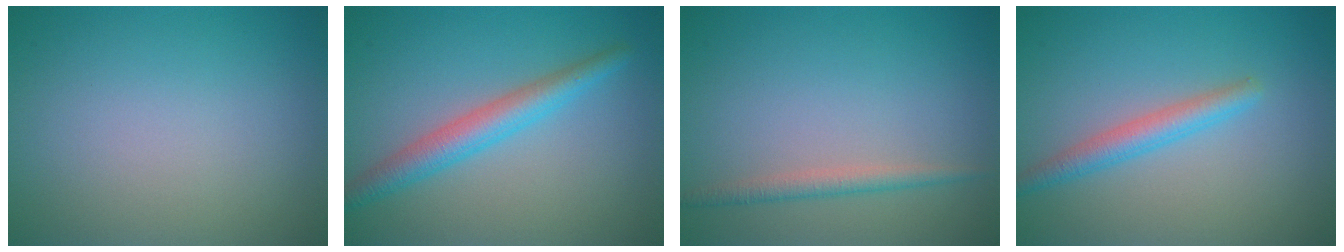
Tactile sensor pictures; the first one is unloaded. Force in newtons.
{"total": 3.6, "press": 3.6, "slide": 0.2}
{"total": 1.7, "press": 1.7, "slide": 0.1}
{"total": 2.5, "press": 2.5, "slide": 0.2}